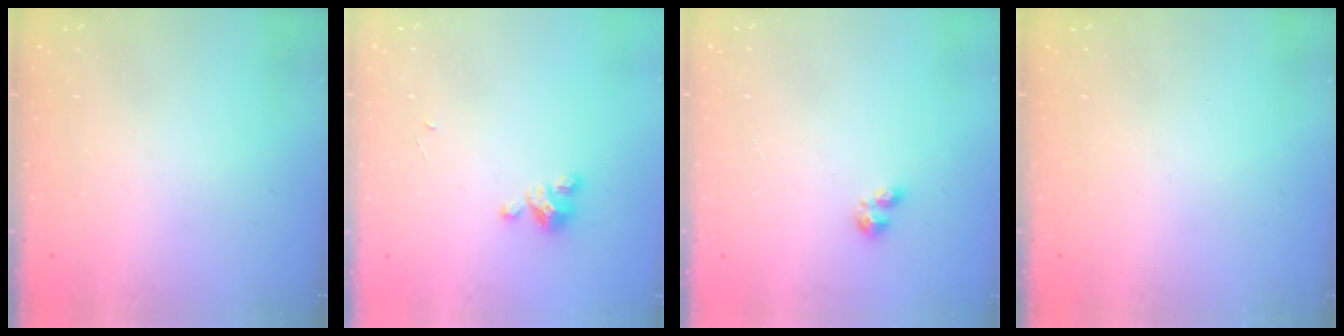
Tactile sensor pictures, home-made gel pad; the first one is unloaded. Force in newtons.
{"total": 3.9, "press": 3.9, "slide": 0.2}
{"total": 2.8, "press": 2.8, "slide": 0.5}
{"total": 0.0}